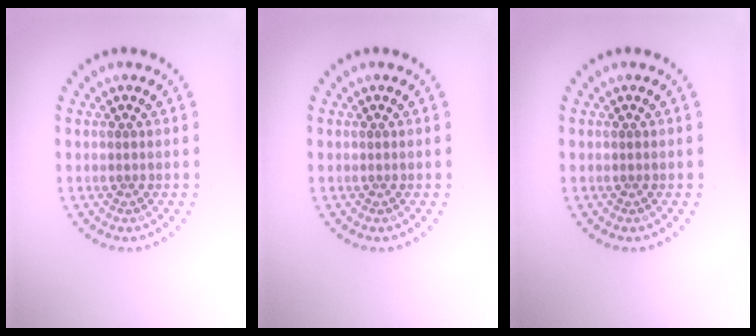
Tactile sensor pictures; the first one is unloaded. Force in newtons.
{"total": 0.0}
{"total": 0.0}